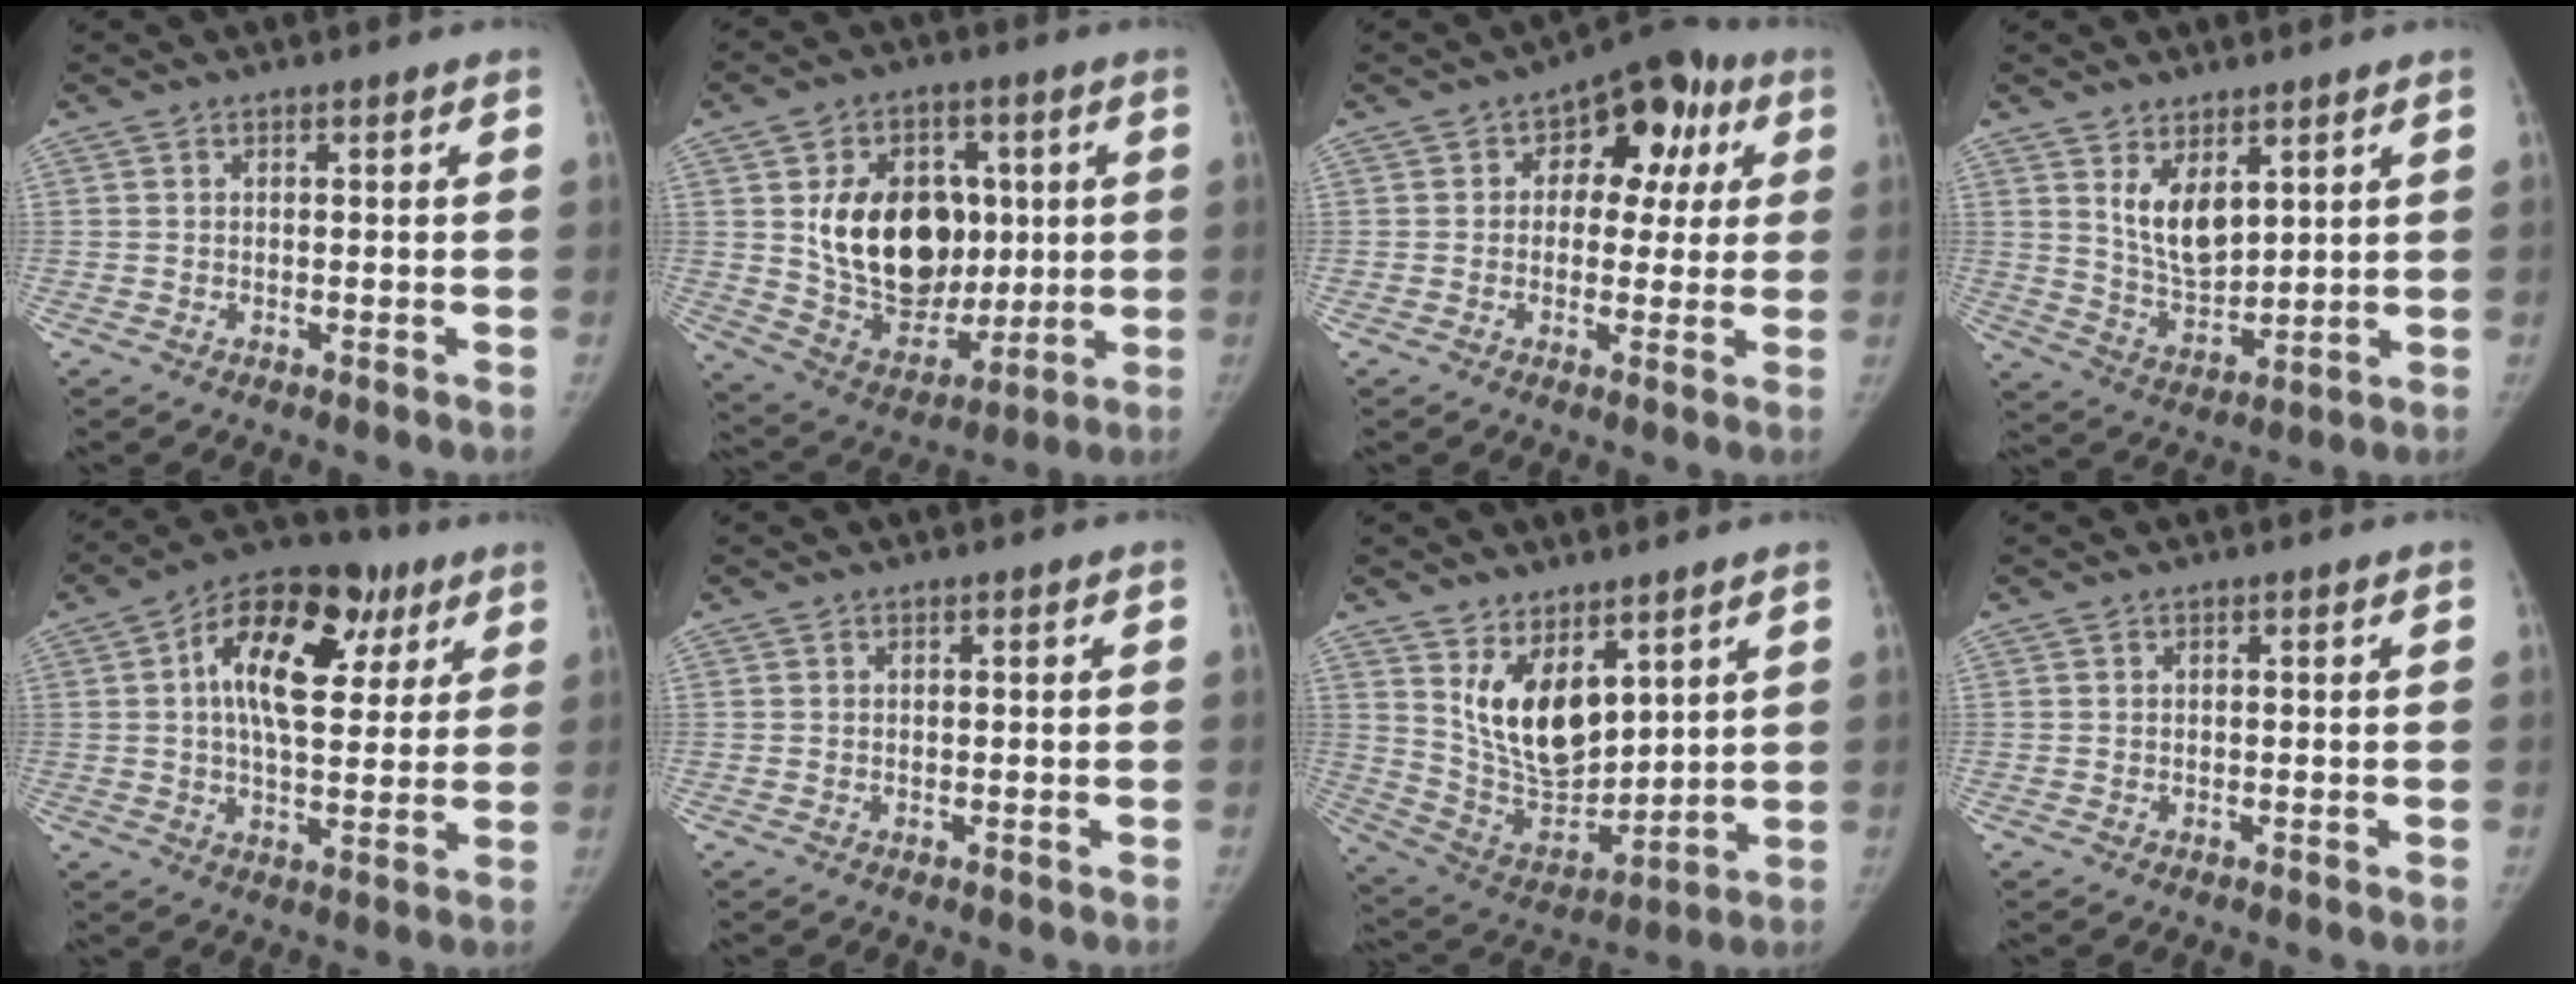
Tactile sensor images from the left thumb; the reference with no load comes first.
{"total": 19.5, "force": [2.7, 14.4, 12.9], "torque": [-0.157, -0.014, 0.067]}
{"total": 11.5, "force": [3.3, 7.8, 7.8], "torque": [-0.033, 0.021, 0.033]}
{"total": 8.3, "force": [3.9, 4.3, 6.0], "torque": [-0.082, -0.036, 0.084]}
{"total": 19.2, "force": [6.3, 10.7, 14.6], "torque": [-0.193, 0.008, 0.088]}
{"total": 0.0}
{"total": 13.4, "force": [6.3, 7.2, 9.3], "torque": [-0.121, -0.052, 0.141]}
{"total": 0.0}